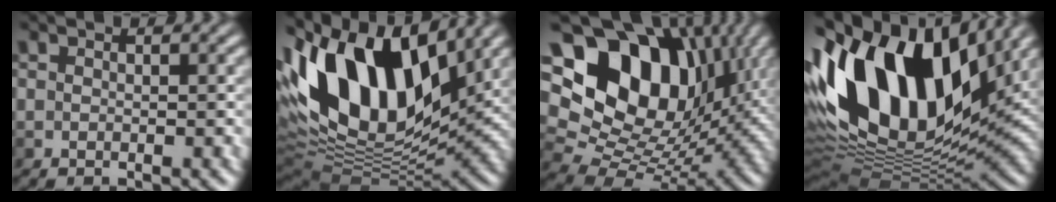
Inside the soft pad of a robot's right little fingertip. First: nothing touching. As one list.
[{"total": 14.6, "force": [4.8, 7.8, 11.3], "torque": [-0.221, 0.029, 0.080]}, {"total": 17.8, "force": [6.8, 12.2, 11.0], "torque": [-0.211, 0.047, 0.137]}, {"total": 16.5, "force": [3.9, 9.1, 13.2], "torque": [-0.275, 0.022, 0.061]}]